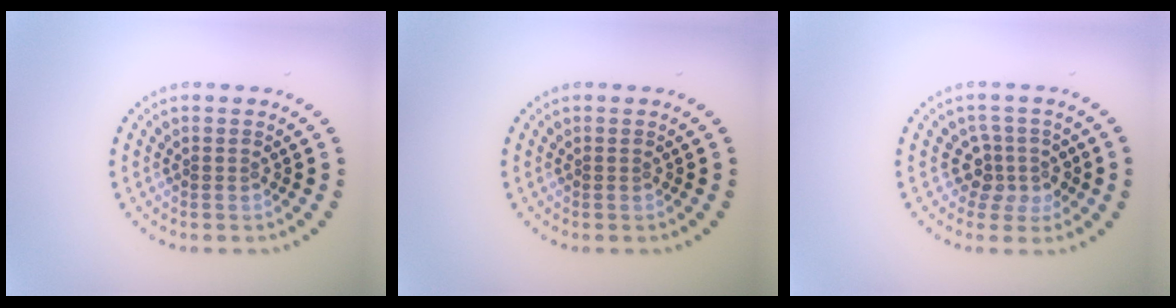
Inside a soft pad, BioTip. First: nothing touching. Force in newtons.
{"total": 0.0}
{"total": 2.7, "press": 2.0, "slide": 1.8}